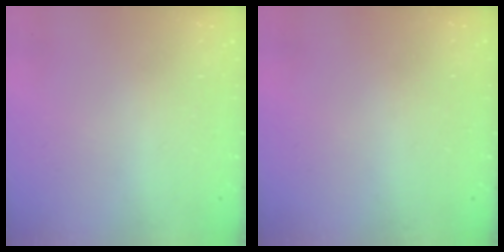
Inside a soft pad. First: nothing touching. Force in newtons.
{"total": 3.2, "press": 3.2, "slide": 0.1}